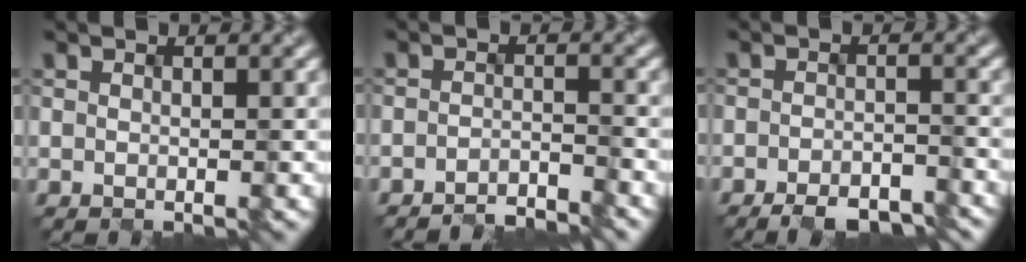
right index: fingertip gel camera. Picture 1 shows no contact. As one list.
[{"total": 2.7, "force": [-2.7, 0.1, 0.3], "torque": [0.006, 0.000, -0.053]}, {"total": 3.7, "force": [-3.3, 0.7, 1.6], "torque": [-0.021, -0.004, -0.050]}]